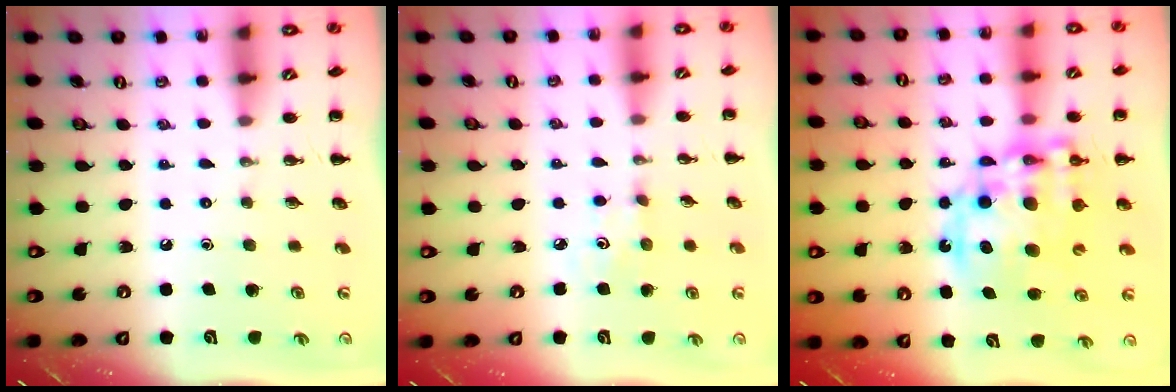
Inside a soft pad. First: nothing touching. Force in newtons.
{"total": 3.5, "press": 3.4, "slide": 1.0}
{"total": 18.2, "press": 17.7, "slide": 4.2}